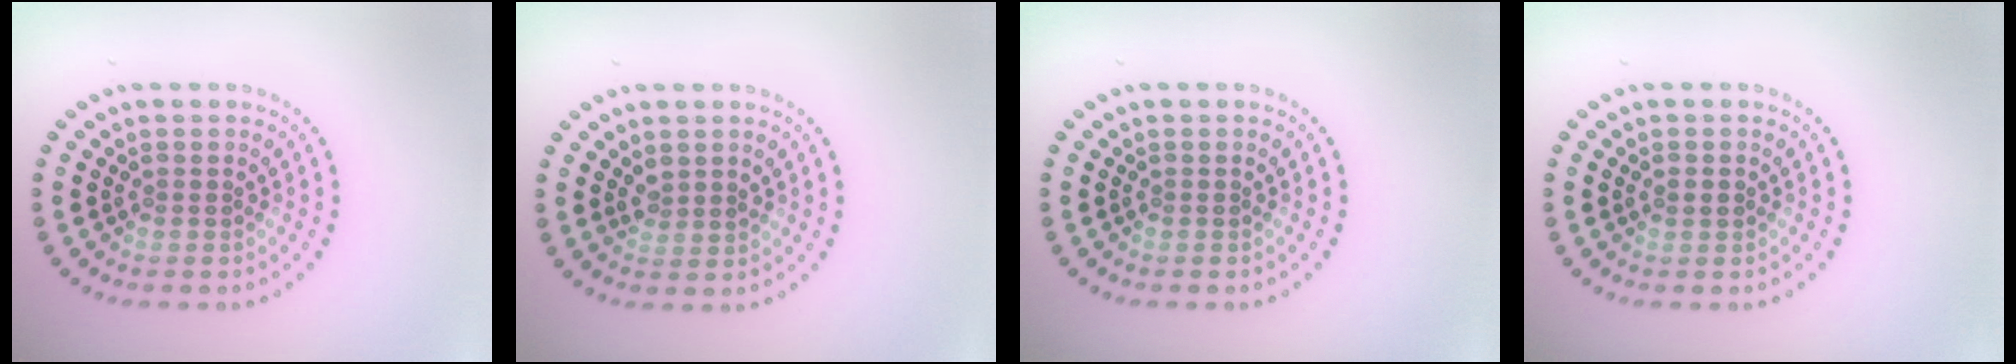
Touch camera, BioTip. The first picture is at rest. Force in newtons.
{"total": 1.1, "press": 0.9, "slide": 0.5}
{"total": 0.0}
{"total": 1.3, "press": 1.3, "slide": 0.1}